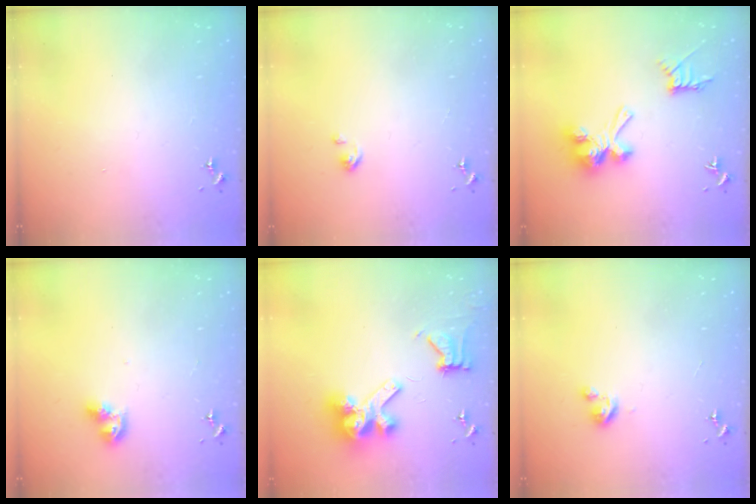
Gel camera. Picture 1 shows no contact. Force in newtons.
{"total": 2.6, "press": 2.6, "slide": 0.4}
{"total": 15.2, "press": 15.2, "slide": 0.9}
{"total": 7.4, "press": 7.4, "slide": 0.7}
{"total": 13.0, "press": 12.8, "slide": 1.8}
{"total": 3.1, "press": 3.1, "slide": 0.3}